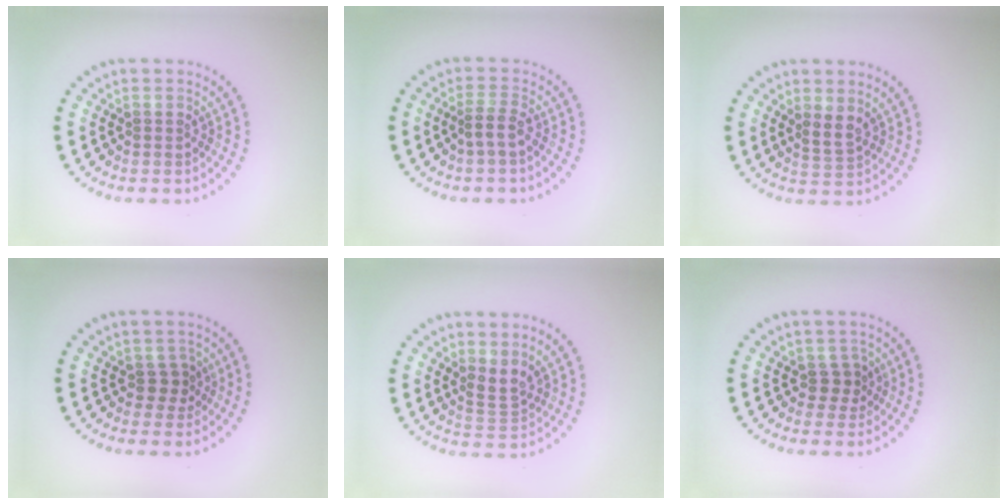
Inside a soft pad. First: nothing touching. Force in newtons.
{"total": 1.7, "press": 1.3, "slide": 1.1}
{"total": 1.6, "press": 1.2, "slide": 1.0}
{"total": 1.6, "press": 1.3, "slide": 0.9}
{"total": 2.0, "press": 1.4, "slide": 1.4}
{"total": 1.6, "press": 1.2, "slide": 1.0}